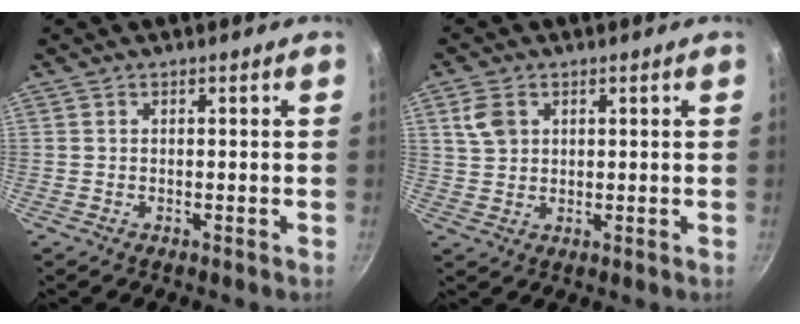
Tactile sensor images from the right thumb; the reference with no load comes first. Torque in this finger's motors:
{"motor_torque": [-0.79, 0.36, -0.12, -0.16, 0.07]}